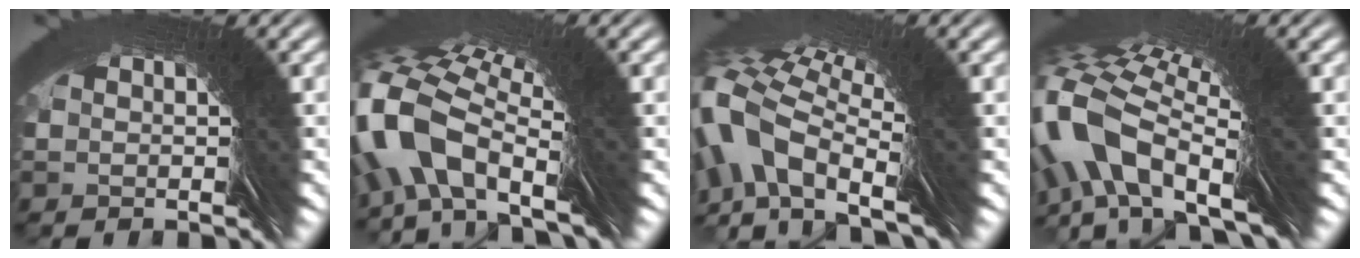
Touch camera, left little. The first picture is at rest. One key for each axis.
{"total": 3.8, "fx": 2.1, "fy": 1.4, "fz": 2.8, "tx": -0.046, "ty": 0.029, "tz": 0.010}
{"total": 4.1, "fx": 0.9, "fy": 2.0, "fz": 3.5, "tx": -0.061, "ty": 0.016, "tz": -0.003}
{"total": 4.4, "fx": 1.8, "fy": 1.5, "fz": 3.8, "tx": -0.061, "ty": 0.031, "tz": 0.004}